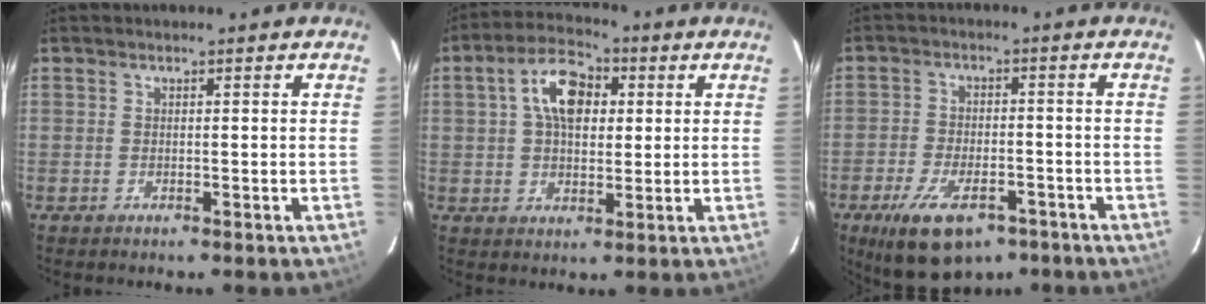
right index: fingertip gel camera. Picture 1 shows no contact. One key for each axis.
{"total": 9.6, "fx": 2.5, "fy": 5.7, "fz": 7.3, "tx": -0.132, "ty": 0.027, "tz": 0.042}
{"total": 13.9, "fx": -8.9, "fy": 6.5, "fz": 8.6, "tx": -0.178, "ty": -0.023, "tz": -0.141}